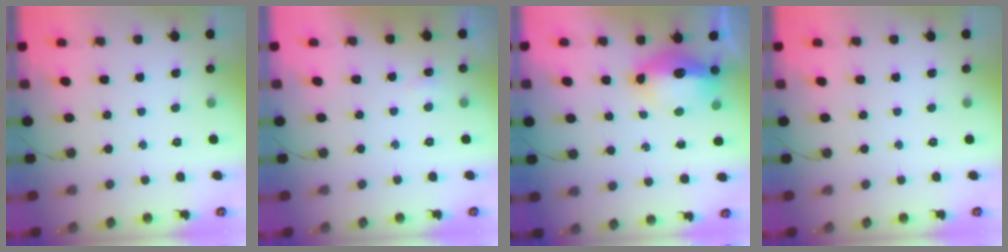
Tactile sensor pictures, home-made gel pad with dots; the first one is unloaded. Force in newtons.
{"total": 2.8, "press": 2.7, "slide": 0.6}
{"total": 13.5, "press": 13.4, "slide": 1.3}
{"total": 0.0}